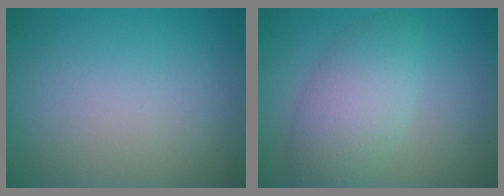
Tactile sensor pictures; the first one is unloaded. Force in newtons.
{"total": 5.4, "press": 5.4, "slide": 0.2}